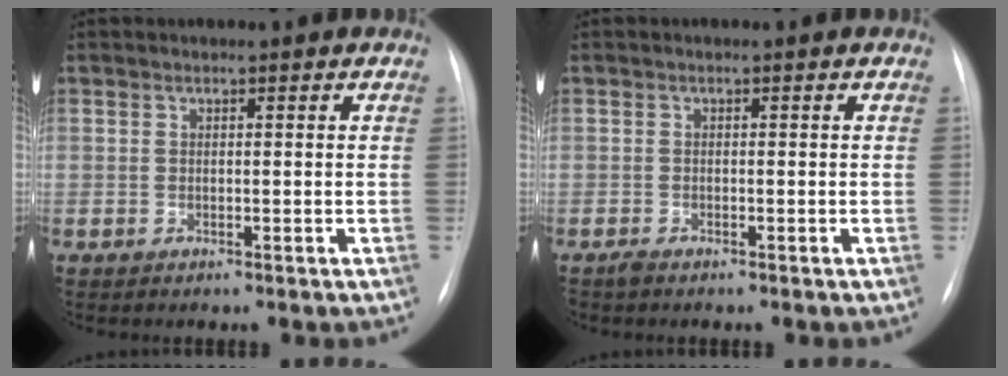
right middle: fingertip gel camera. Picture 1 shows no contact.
{"total": 0.7, "force": [-0.7, 0.2, 0.3], "torque": [-0.009, -0.001, -0.012]}